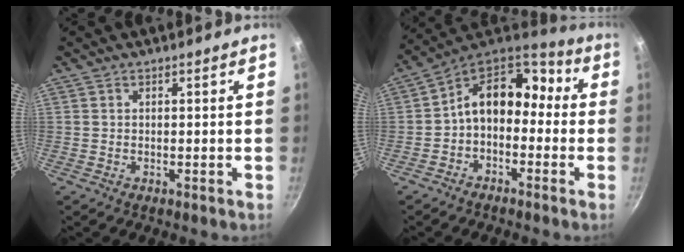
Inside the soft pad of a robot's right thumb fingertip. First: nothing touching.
{"total": 13.4, "force": [-1.2, 9.6, 9.2], "torque": [-0.126, 0.066, -0.039]}